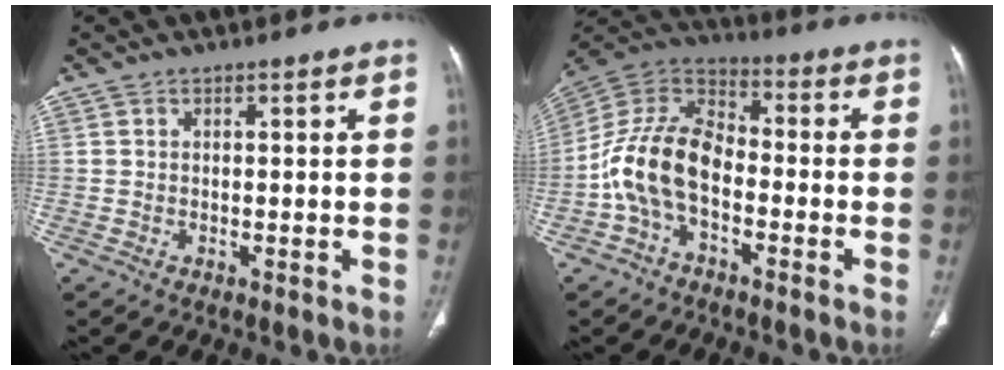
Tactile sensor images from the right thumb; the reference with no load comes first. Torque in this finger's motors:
{"motor_torque": [2.10, 2.52, 1.55, -1.22, 0.12]}